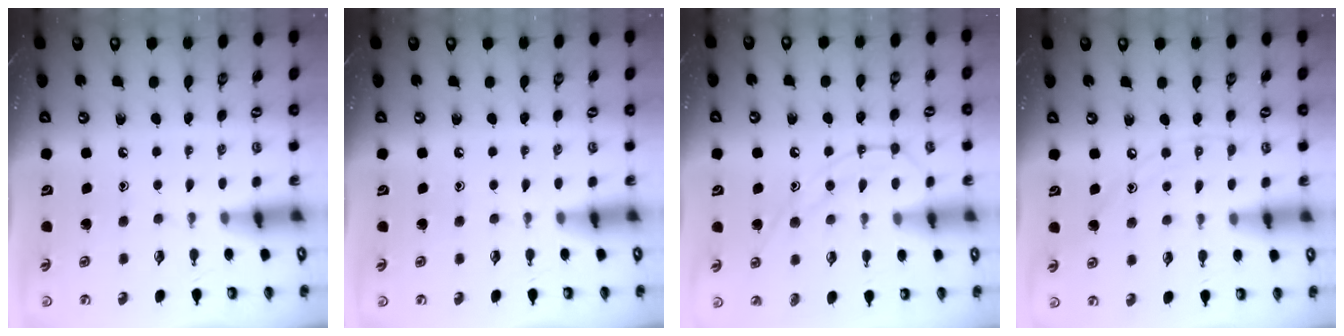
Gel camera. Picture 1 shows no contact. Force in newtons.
{"total": 0.0}
{"total": 12.3, "press": 12.2, "slide": 1.1}
{"total": 7.2, "press": 7.1, "slide": 0.8}